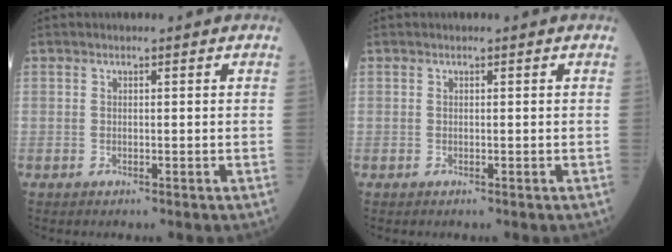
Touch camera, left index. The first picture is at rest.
{"total": 0.0}